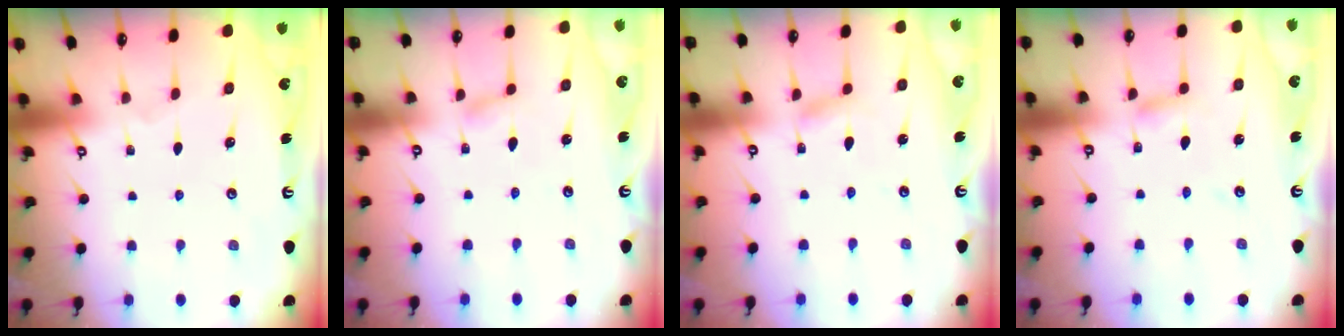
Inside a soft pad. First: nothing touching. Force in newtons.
{"total": 2.0, "press": 1.9, "slide": 0.3}
{"total": 2.5, "press": 2.4, "slide": 0.3}
{"total": 3.4, "press": 3.4, "slide": 0.1}